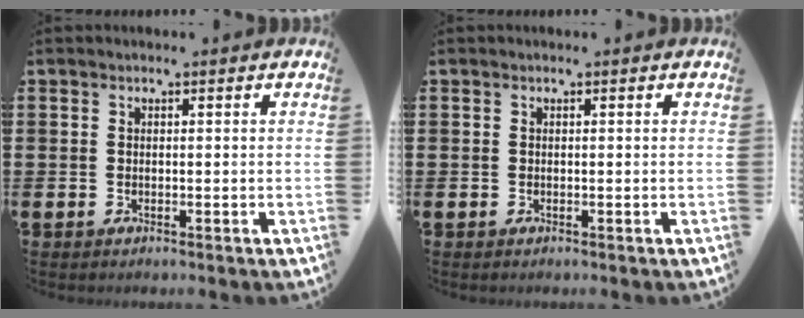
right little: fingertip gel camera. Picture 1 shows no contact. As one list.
[{"total": 0.0}]